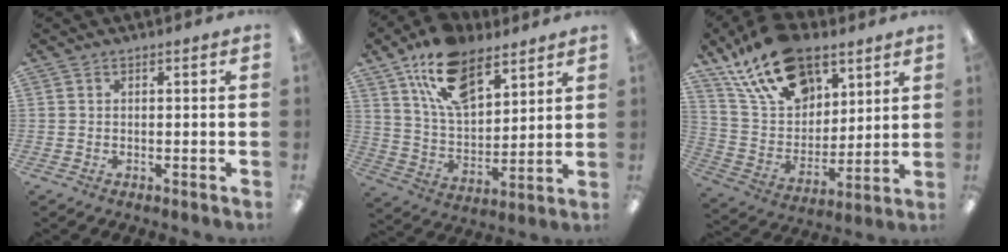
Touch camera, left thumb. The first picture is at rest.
{"total": 16.6, "force": [10.6, 8.5, 9.5], "torque": [-0.167, -0.039, 0.193]}
{"total": 21.2, "force": [13.8, 12.0, 10.7], "torque": [-0.191, -0.064, 0.251]}